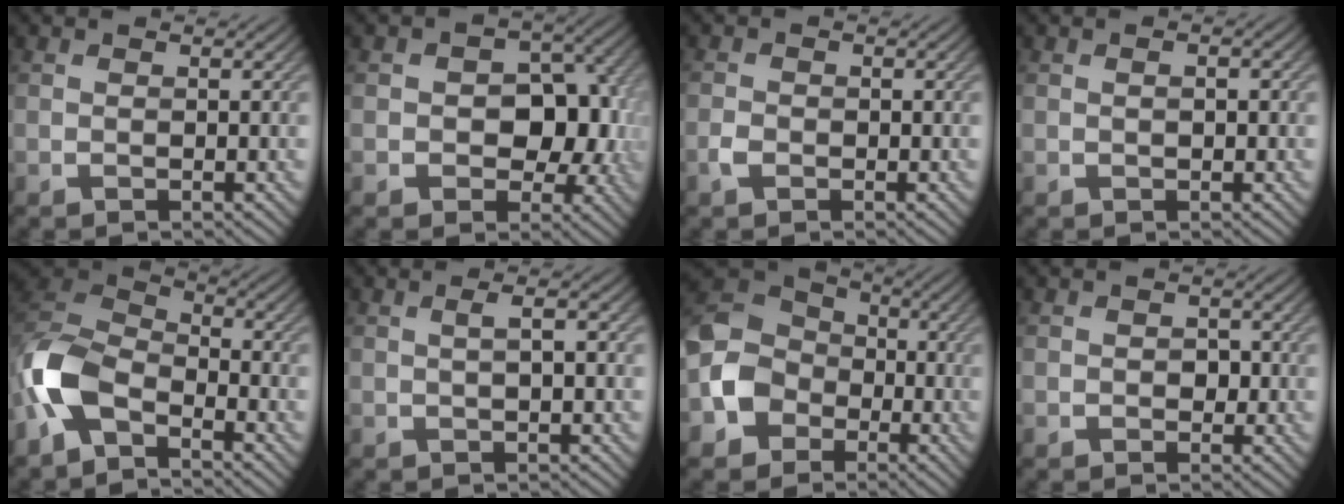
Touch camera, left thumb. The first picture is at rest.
{"total": 8.1, "force": [-0.8, 6.0, 5.5], "torque": [-0.067, -0.006, -0.018]}
{"total": 1.6, "force": [-0.9, 1.1, 0.8], "torque": [-0.020, 0.001, -0.021]}
{"total": 1.1, "force": [0.1, 0.5, 0.9], "torque": [-0.011, 0.000, 0.006]}
{"total": 9.7, "force": [-5.3, 4.8, 6.5], "torque": [-0.146, 0.003, -0.128]}
{"total": 1.6, "force": [0.4, 0.3, 1.6], "torque": [-0.020, -0.002, 0.007]}
{"total": 8.7, "force": [-3.1, 7.2, 3.7], "torque": [-0.101, -0.001, -0.079]}
{"total": 1.3, "force": [-0.2, 1.1, 0.6], "torque": [-0.011, -0.004, -0.005]}